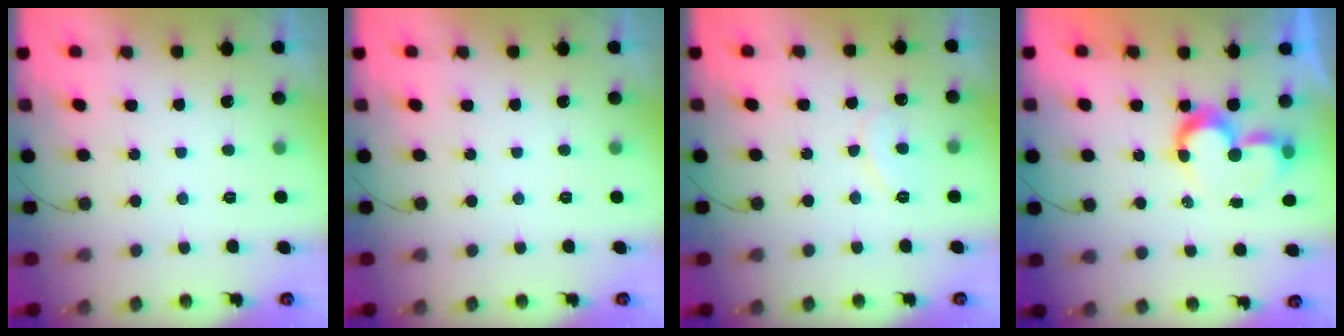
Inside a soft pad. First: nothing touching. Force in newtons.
{"total": 0.0}
{"total": 8.5, "press": 8.4, "slide": 0.6}
{"total": 8.7, "press": 8.7, "slide": 0.1}